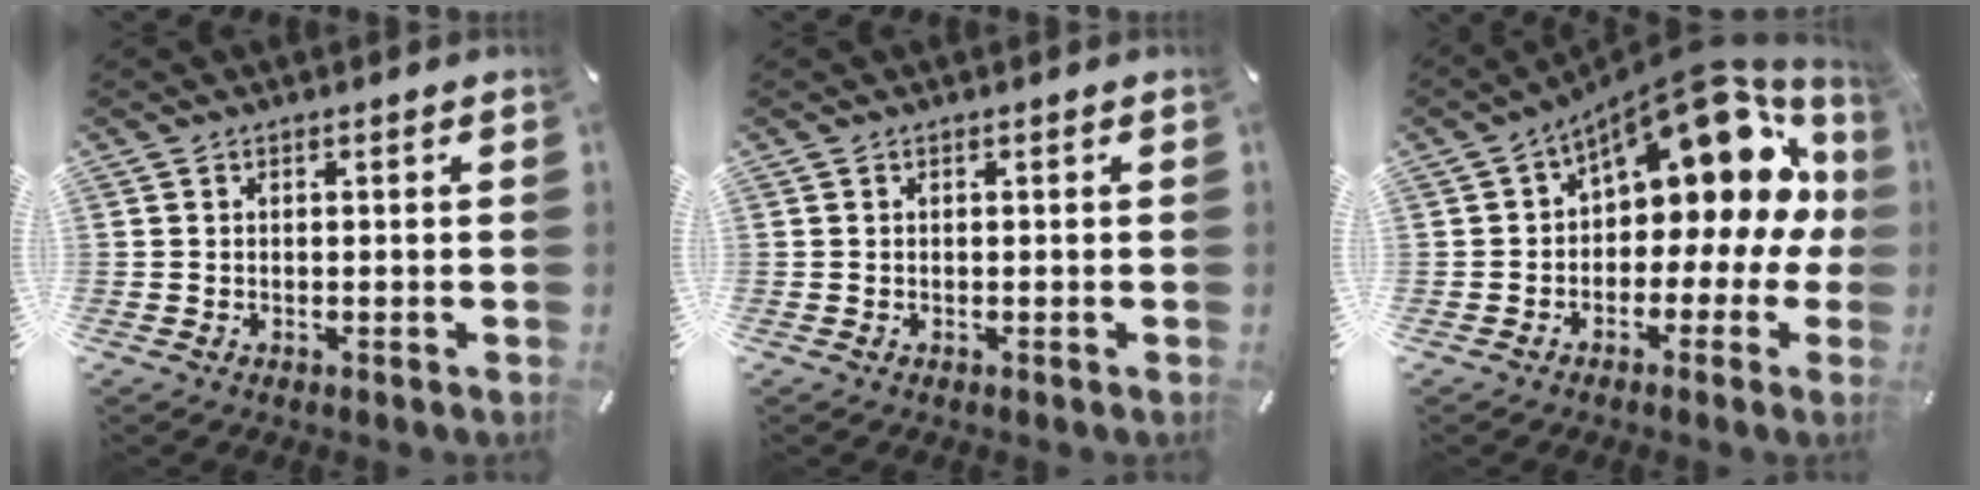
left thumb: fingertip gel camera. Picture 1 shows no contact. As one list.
[{"total": 0.0}, {"total": 15.9, "force": [8.8, 7.7, 10.8], "torque": [-0.150, -0.076, 0.145]}]